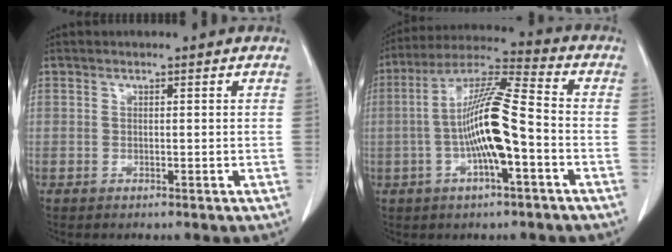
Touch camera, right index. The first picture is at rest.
{"total": 12.7, "force": [-2.5, 1.5, 12.3], "torque": [-0.237, 0.015, -0.049]}